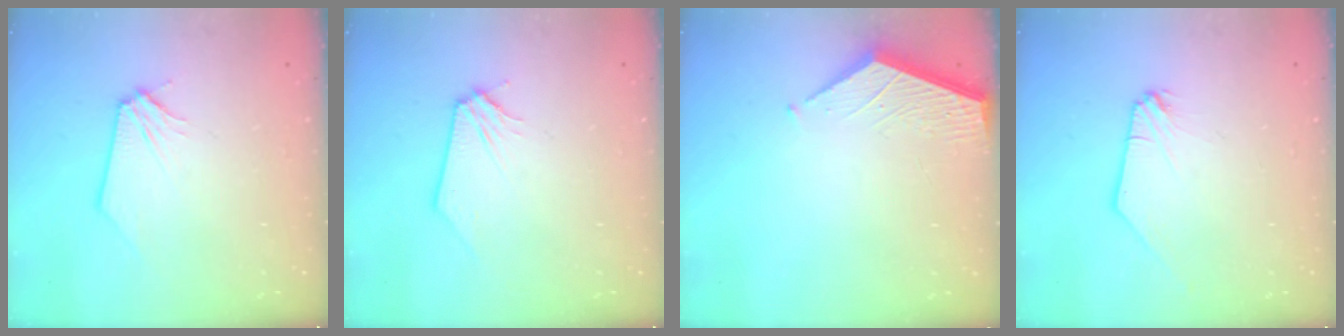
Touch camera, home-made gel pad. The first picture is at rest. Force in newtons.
{"total": 0.0}
{"total": 3.4, "press": 3.4, "slide": 0.4}
{"total": 0.6, "press": 0.6, "slide": 0.1}